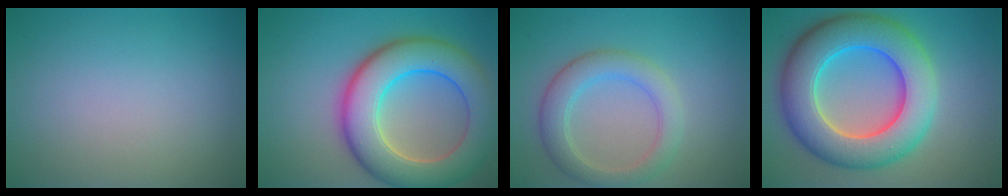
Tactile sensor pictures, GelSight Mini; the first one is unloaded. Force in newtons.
{"total": 10.0, "press": 10.0, "slide": 0.6}
{"total": 4.0, "press": 4.0, "slide": 0.2}
{"total": 10.9, "press": 10.9, "slide": 0.0}